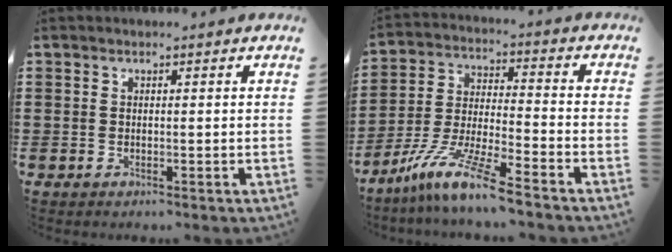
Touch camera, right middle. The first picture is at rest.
{"total": 10.3, "force": [-8.4, -0.5, 6.0], "torque": [-0.136, -0.009, -0.173]}